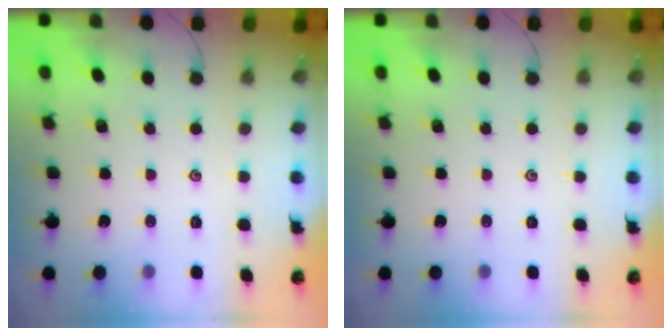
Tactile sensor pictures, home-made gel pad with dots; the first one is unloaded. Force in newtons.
{"total": 0.0}